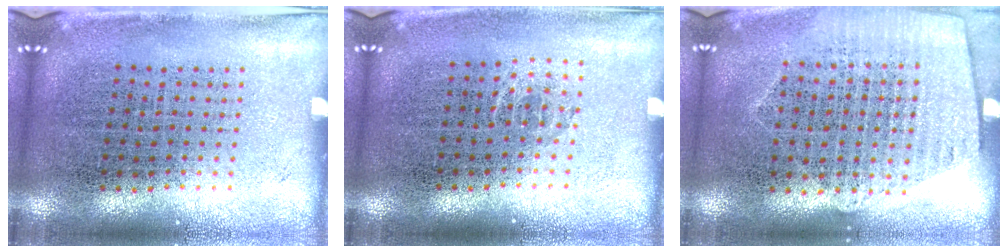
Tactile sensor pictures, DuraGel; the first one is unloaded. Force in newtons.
{"total": 0.5, "press": 0.4, "slide": 0.4}
{"total": 1.3, "press": 1.2, "slide": 0.5}